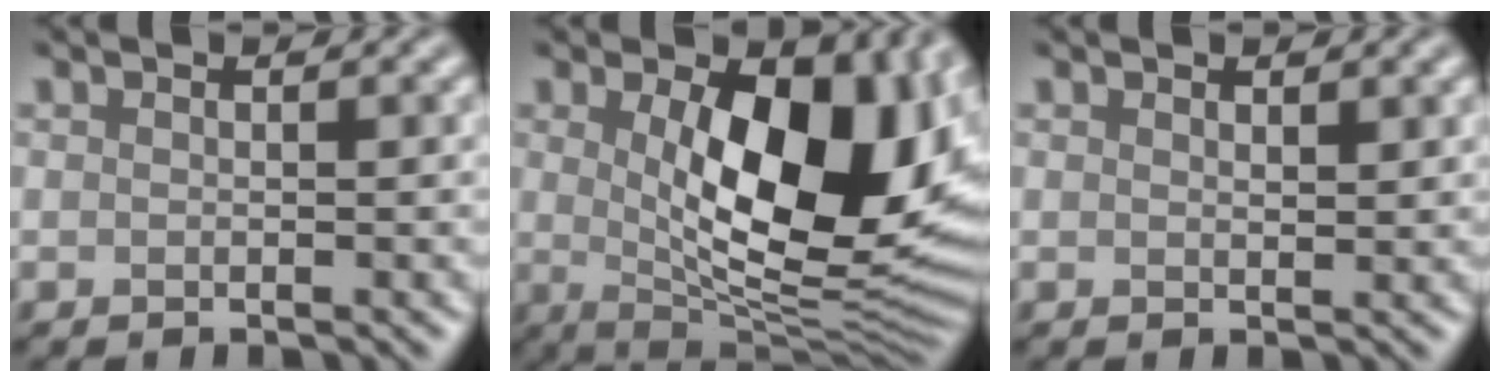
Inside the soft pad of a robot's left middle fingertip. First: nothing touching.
{"total": 13.8, "force": [1.7, 6.7, 12.0], "torque": [-0.158, -0.011, 0.035]}
{"total": 0.6, "force": [0.5, 0.2, 0.2], "torque": [-0.005, -0.002, 0.011]}